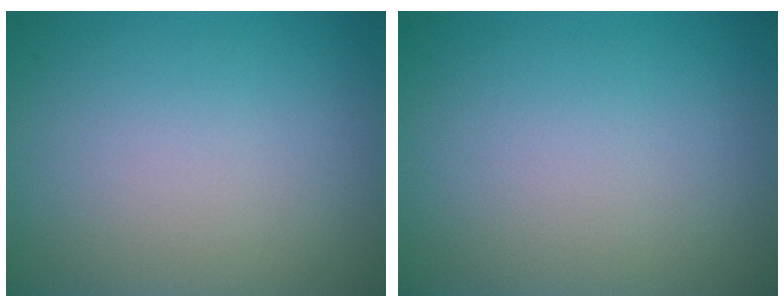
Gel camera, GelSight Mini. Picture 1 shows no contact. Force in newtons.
{"total": 0.0}